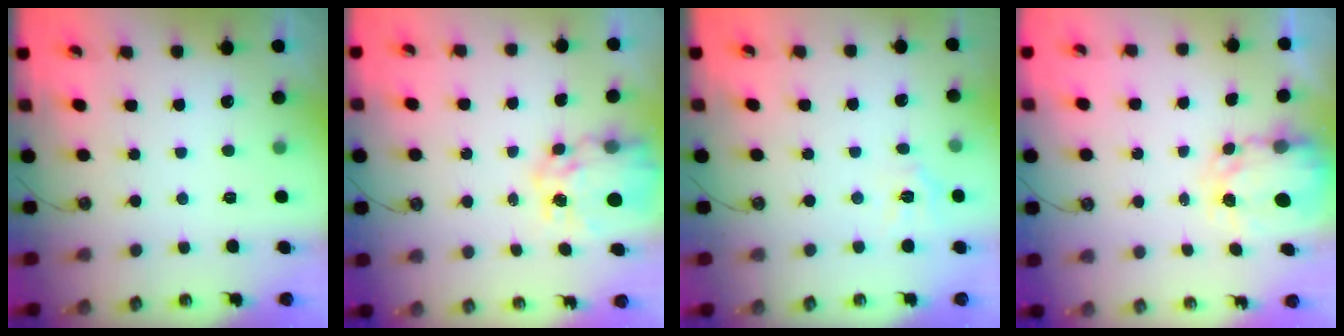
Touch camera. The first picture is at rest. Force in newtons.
{"total": 10.8, "press": 10.8, "slide": 1.1}
{"total": 5.5, "press": 5.4, "slide": 0.6}
{"total": 4.0, "press": 4.0, "slide": 0.1}